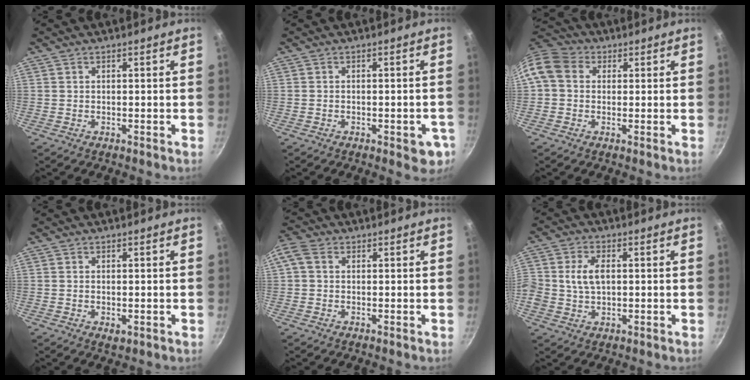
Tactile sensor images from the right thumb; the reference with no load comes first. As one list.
[{"total": 5.2, "force": [-2.1, 2.3, 4.2], "torque": [-0.036, 0.005, -0.023]}, {"total": 9.4, "force": [1.5, 7.7, 5.1], "torque": [-0.090, 0.020, 0.007]}, {"total": 1.8, "force": [-0.3, 1.0, 1.5], "torque": [-0.024, -0.005, -0.003]}, {"total": 4.0, "force": [0.9, 3.0, 2.4], "torque": [-0.058, 0.017, 0.007]}, {"total": 6.4, "force": [0.6, 4.4, 4.6], "torque": [-0.078, 0.009, 0.009]}]